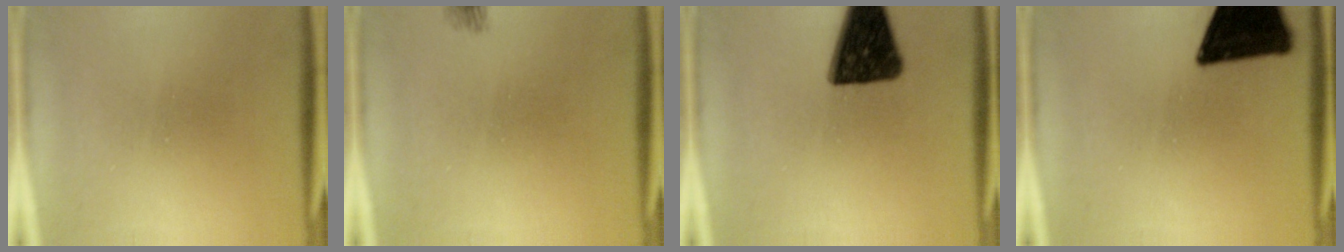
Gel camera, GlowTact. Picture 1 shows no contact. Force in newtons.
{"total": 1.6}
{"total": 14.9}
{"total": 18.5}